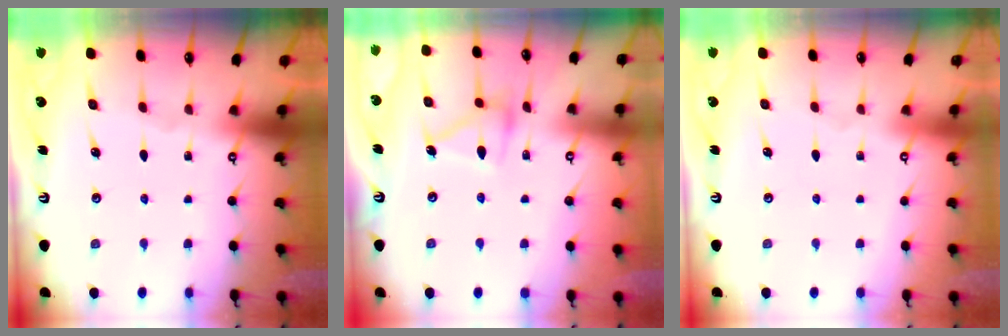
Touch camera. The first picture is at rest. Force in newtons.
{"total": 12.3, "press": 12.3, "slide": 0.6}
{"total": 3.9, "press": 3.9, "slide": 0.1}